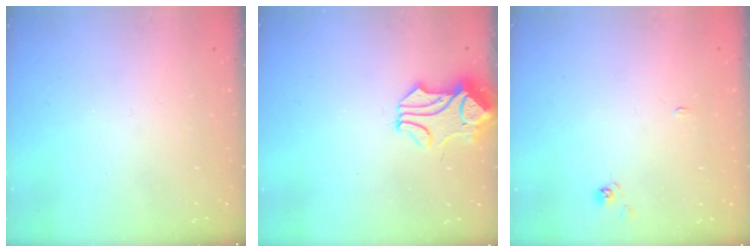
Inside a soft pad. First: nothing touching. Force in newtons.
{"total": 0.9, "press": 0.2, "slide": 0.9}
{"total": 2.0, "press": 2.0, "slide": 0.2}